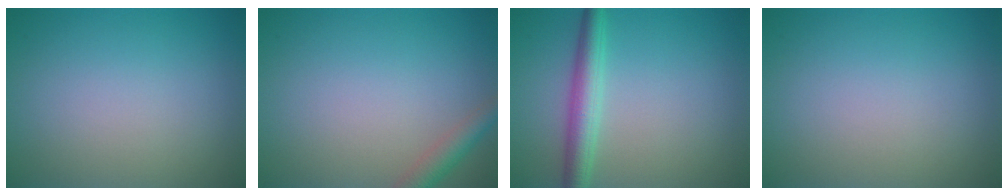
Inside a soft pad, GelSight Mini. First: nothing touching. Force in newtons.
{"total": 2.3, "press": 2.3, "slide": 0.1}
{"total": 3.5, "press": 3.5, "slide": 0.1}
{"total": 0.0}